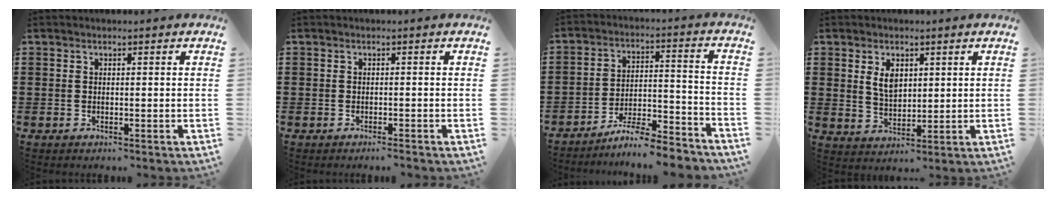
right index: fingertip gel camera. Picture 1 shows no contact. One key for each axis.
{"total": 0.7, "fx": -0.6, "fy": 0.0, "fz": 0.3, "tx": -0.008, "ty": -0.002, "tz": -0.013}
{"total": 7.4, "fx": -6.9, "fy": 0.4, "fz": 2.7, "tx": -0.043, "ty": 0.006, "tz": -0.133}
{"total": 4.3, "fx": 1.7, "fy": 2.5, "fz": 3.0, "tx": -0.060, "ty": 0.006, "tz": 0.027}